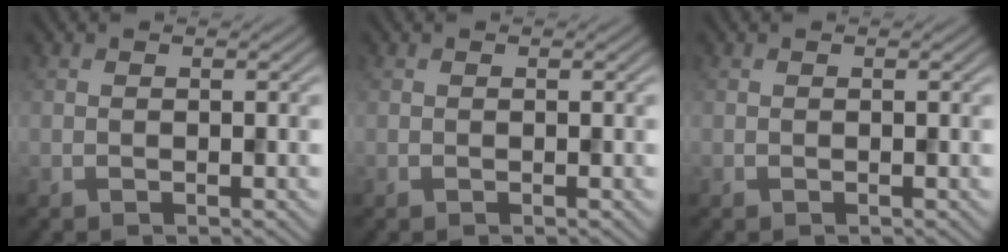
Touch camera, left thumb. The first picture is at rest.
{"total": 0.0}
{"total": 0.0}